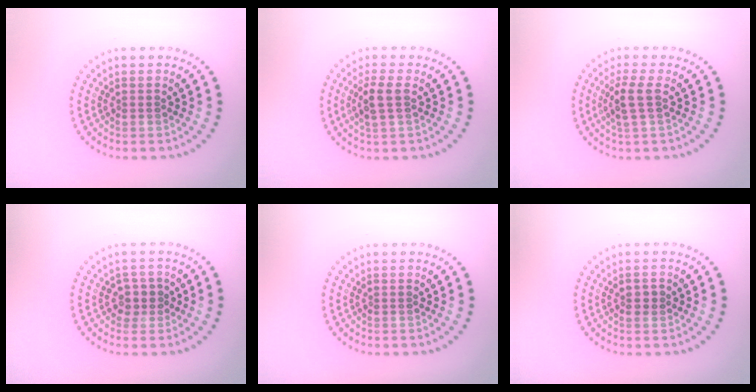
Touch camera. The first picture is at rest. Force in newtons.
{"total": 2.3, "press": 2.1, "slide": 0.9}
{"total": 2.4, "press": 2.1, "slide": 1.2}
{"total": 1.8, "press": 1.4, "slide": 1.1}
{"total": 0.0}
{"total": 1.2, "press": 1.2, "slide": 0.1}